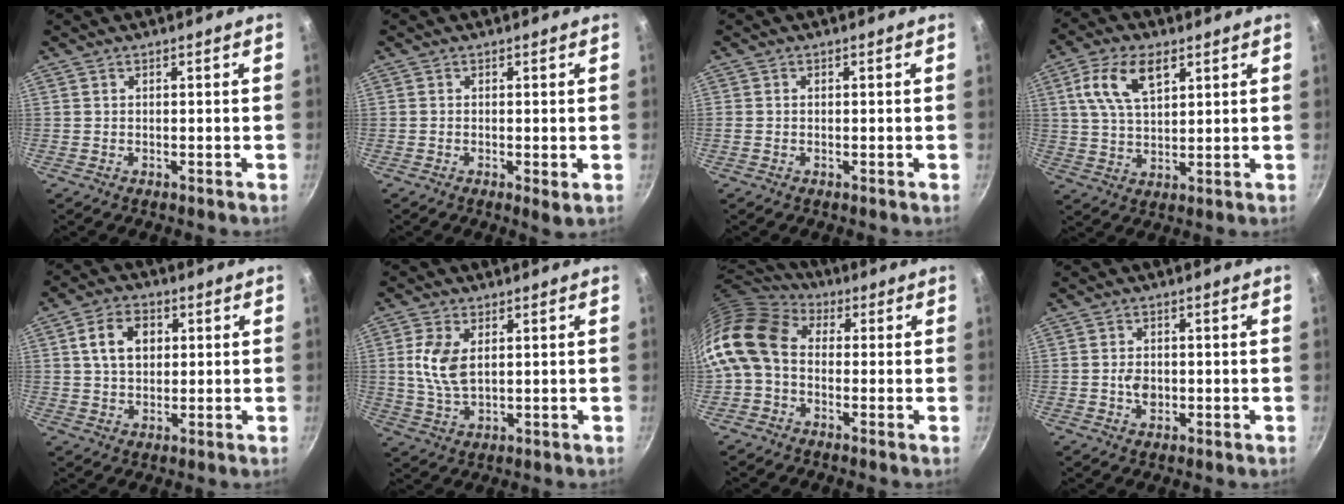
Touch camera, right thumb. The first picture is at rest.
{"total": 1.8, "force": [-0.3, 0.5, 1.7], "torque": [-0.029, -0.009, -0.005]}
{"total": 0.7, "force": [0.1, 0.5, 0.4], "torque": [-0.007, 0.003, 0.000]}
{"total": 10.7, "force": [4.4, 5.7, 7.9], "torque": [-0.139, -0.004, 0.083]}
{"total": 8.4, "force": [2.0, 6.0, 5.5], "torque": [-0.079, 0.005, 0.030]}
{"total": 7.9, "force": [1.7, 4.4, 6.3], "torque": [-0.129, -0.008, 0.036]}
{"total": 13.0, "force": [-0.4, 9.7, 8.7], "torque": [-0.162, 0.027, -0.028]}
{"total": 3.3, "force": [-0.4, 2.4, 2.3], "torque": [-0.031, 0.003, -0.008]}